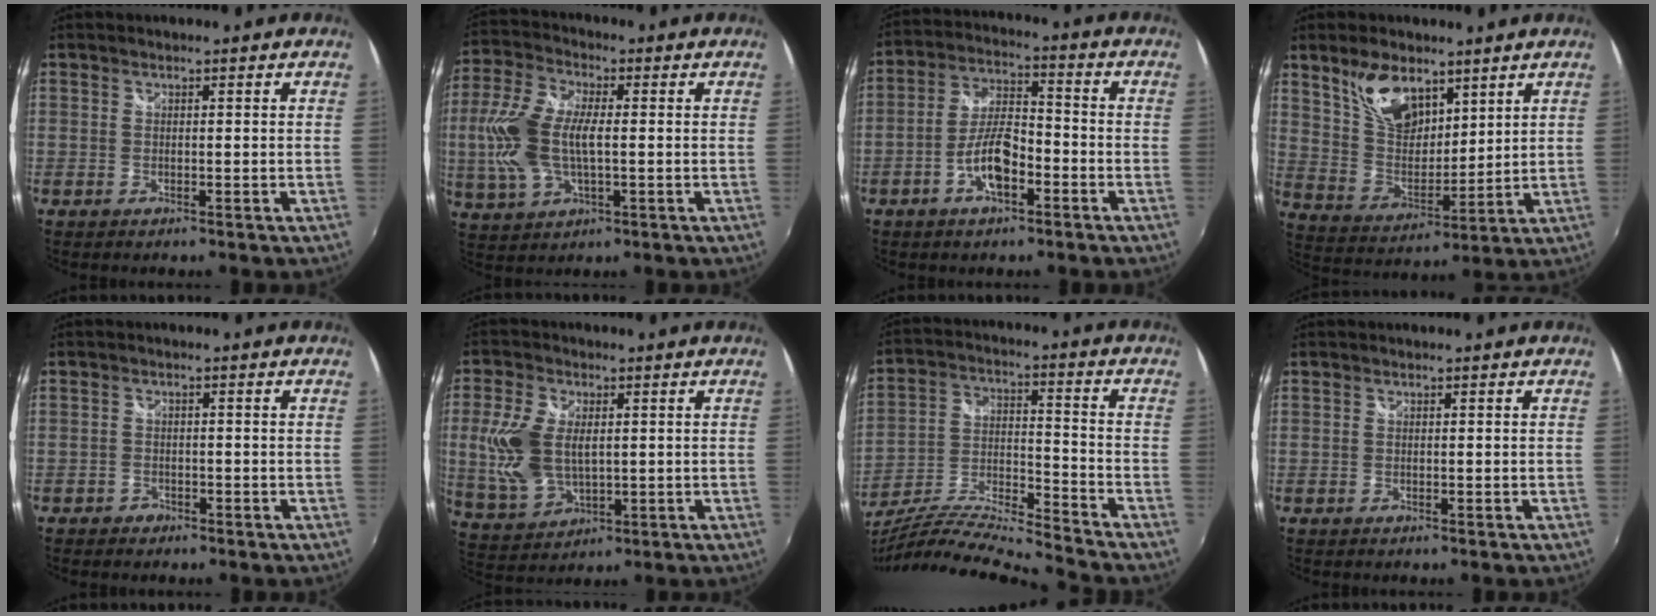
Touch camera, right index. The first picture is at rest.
{"total": 12.8, "force": [-0.4, 6.3, 11.1], "torque": [-0.249, 0.007, -0.006]}
{"total": 8.7, "force": [-4.0, 3.4, 7.0], "torque": [-0.145, 0.011, -0.069]}
{"total": 12.1, "force": [7.6, 6.5, 6.8], "torque": [-0.127, 0.011, 0.153]}
{"total": 2.1, "force": [-1.5, 1.5, 0.2], "torque": [-0.012, 0.002, -0.025]}
{"total": 12.3, "force": [1.1, 7.4, 9.7], "torque": [-0.211, -0.002, 0.033]}
{"total": 15.7, "force": [-14.4, -0.6, 6.3], "torque": [-0.121, -0.022, -0.264]}
{"total": 0.0}